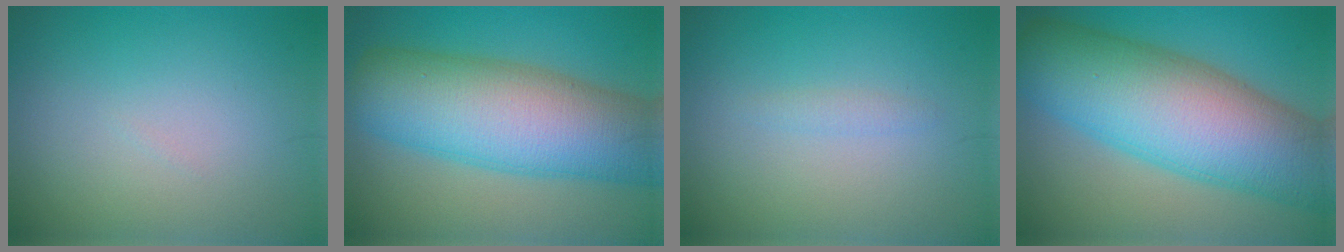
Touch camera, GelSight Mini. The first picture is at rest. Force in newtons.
{"total": 12.6, "press": 12.6, "slide": 0.4}
{"total": 0.8, "press": 0.8, "slide": 0.0}
{"total": 13.8, "press": 13.8, "slide": 0.2}